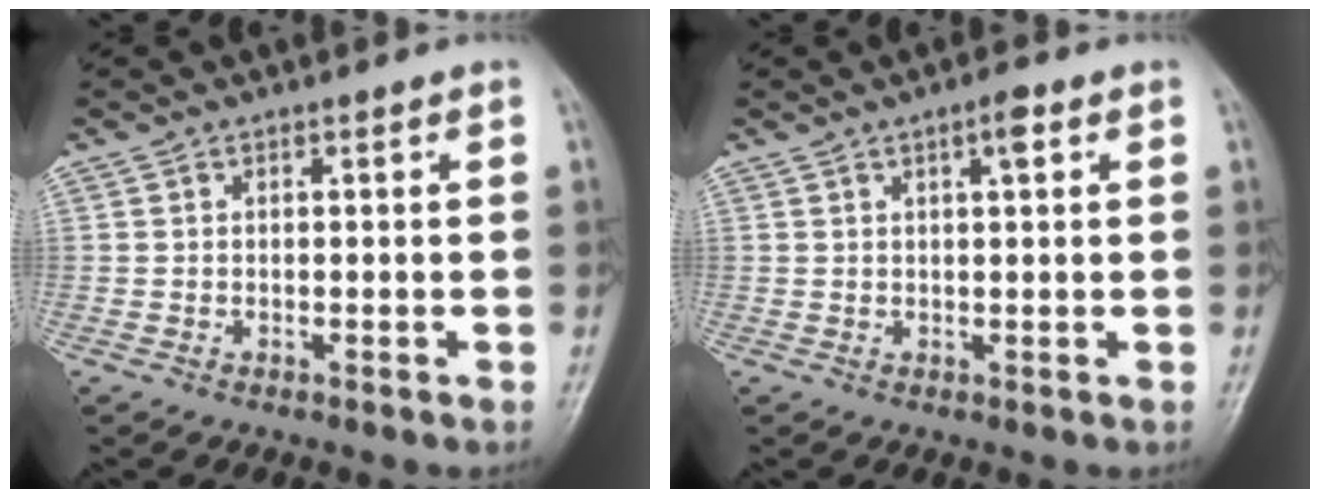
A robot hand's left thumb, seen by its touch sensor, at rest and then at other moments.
{"total": 2.9, "force": [1.4, 0.8, 2.4], "torque": [-0.035, -0.003, 0.020]}